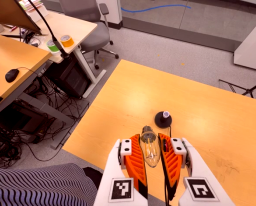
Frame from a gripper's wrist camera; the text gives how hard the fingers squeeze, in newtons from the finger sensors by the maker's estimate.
{"total": 22.9, "left": 26.3, "right": 19.5}